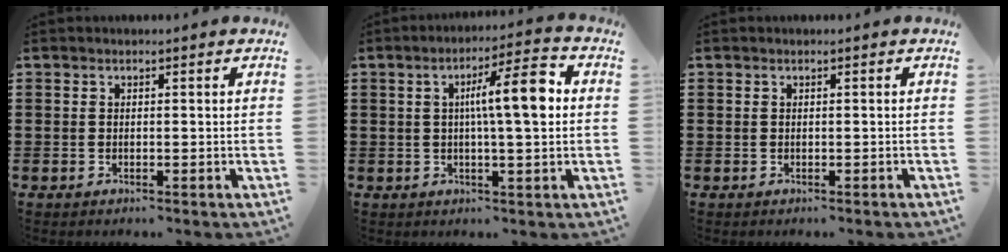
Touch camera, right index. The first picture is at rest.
{"total": 8.7, "force": [1.2, 1.5, 8.5], "torque": [-0.136, -0.003, 0.008]}
{"total": 0.0}